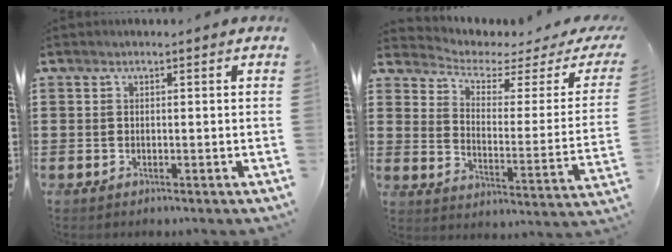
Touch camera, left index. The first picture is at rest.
{"total": 2.5, "force": [1.8, 1.0, 1.4], "torque": [-0.047, -0.019, 0.020]}